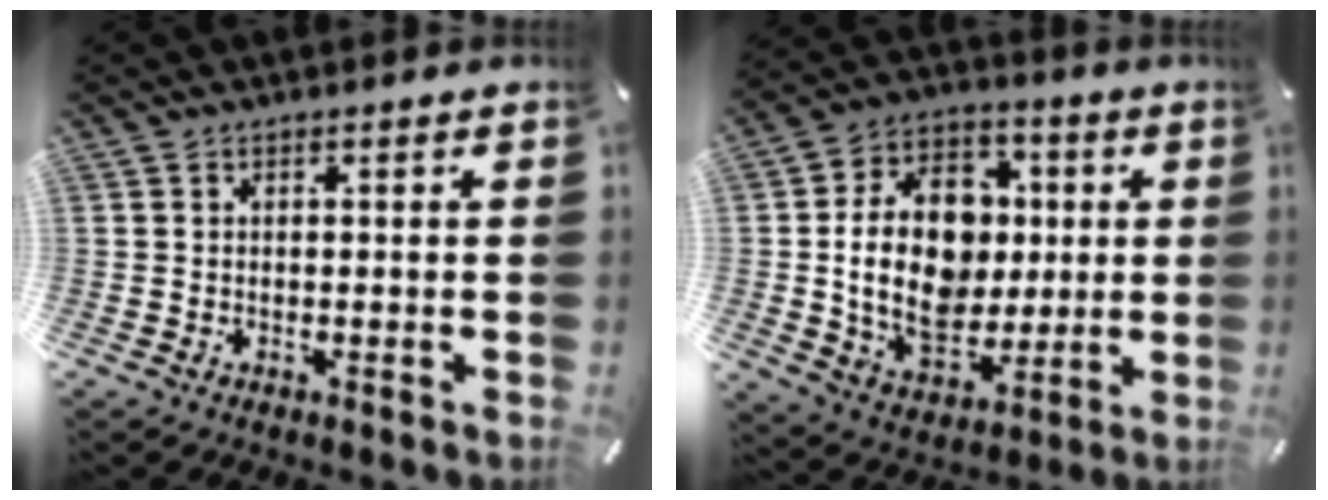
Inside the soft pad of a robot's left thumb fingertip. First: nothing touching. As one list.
[{"total": 18.9, "force": [0.4, 14.8, 11.8], "torque": [-0.224, 0.004, 0.015]}]